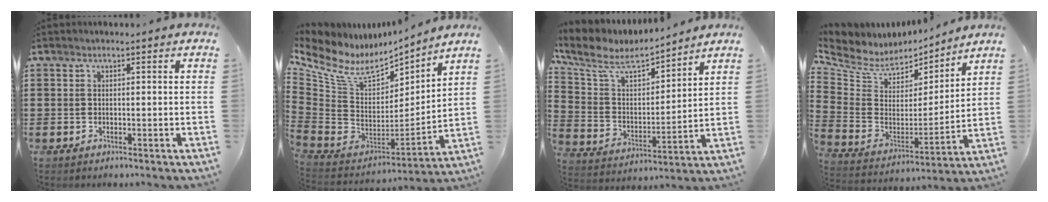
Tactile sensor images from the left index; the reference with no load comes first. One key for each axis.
{"total": 9.9, "fx": 6.8, "fy": 5.1, "fz": 5.2, "tx": -0.144, "ty": -0.054, "tz": 0.121}
{"total": 7.9, "fx": 6.3, "fy": 2.7, "fz": 4.0, "tx": -0.109, "ty": -0.034, "tz": 0.105}
{"total": 6.2, "fx": 5.1, "fy": 3.4, "fz": 1.2, "tx": -0.061, "ty": -0.039, "tz": 0.089}